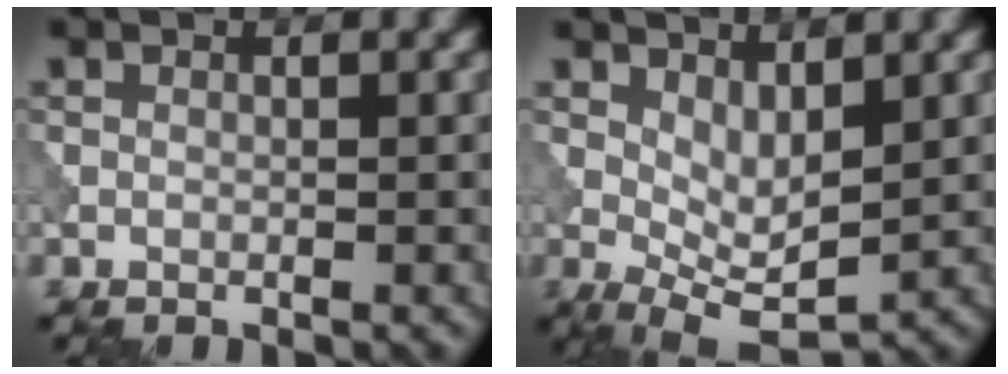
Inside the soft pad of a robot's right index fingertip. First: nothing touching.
{"total": 4.1, "force": [0.9, 1.9, 3.6], "torque": [-0.064, -0.012, 0.020]}